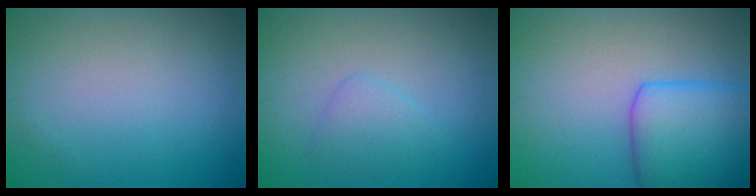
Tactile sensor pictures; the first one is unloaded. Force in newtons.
{"total": 1.8, "press": 1.8, "slide": 0.1}
{"total": 5.8, "press": 5.8, "slide": 0.3}